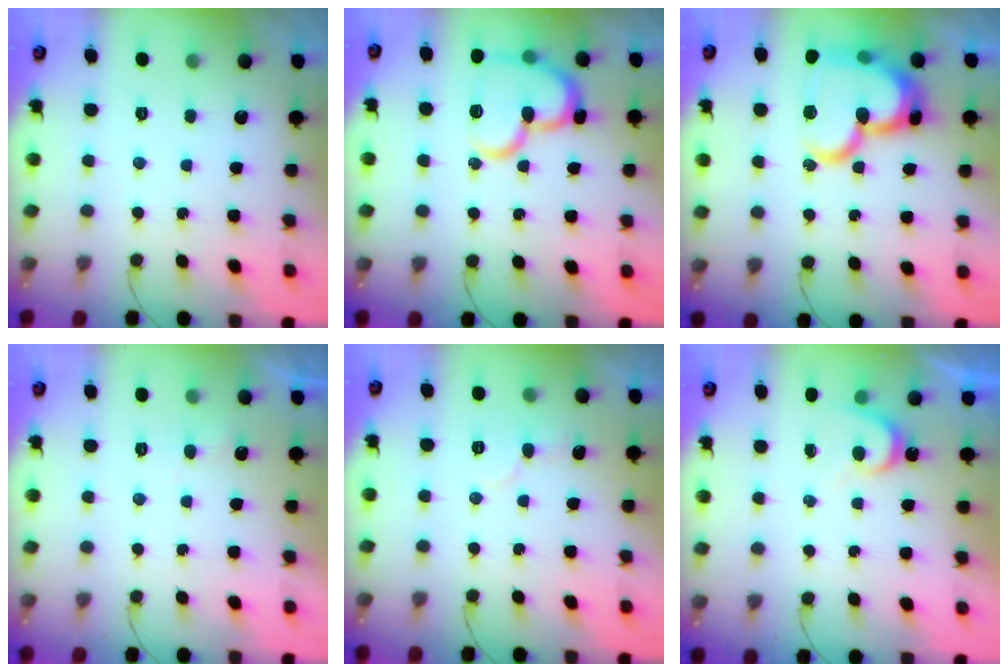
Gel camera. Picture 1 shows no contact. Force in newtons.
{"total": 18.0, "press": 18.0, "slide": 1.6}
{"total": 24.7, "press": 24.7, "slide": 2.1}
{"total": 4.0, "press": 4.0, "slide": 0.3}
{"total": 6.5, "press": 6.5, "slide": 0.4}
{"total": 4.8, "press": 4.8, "slide": 0.7}